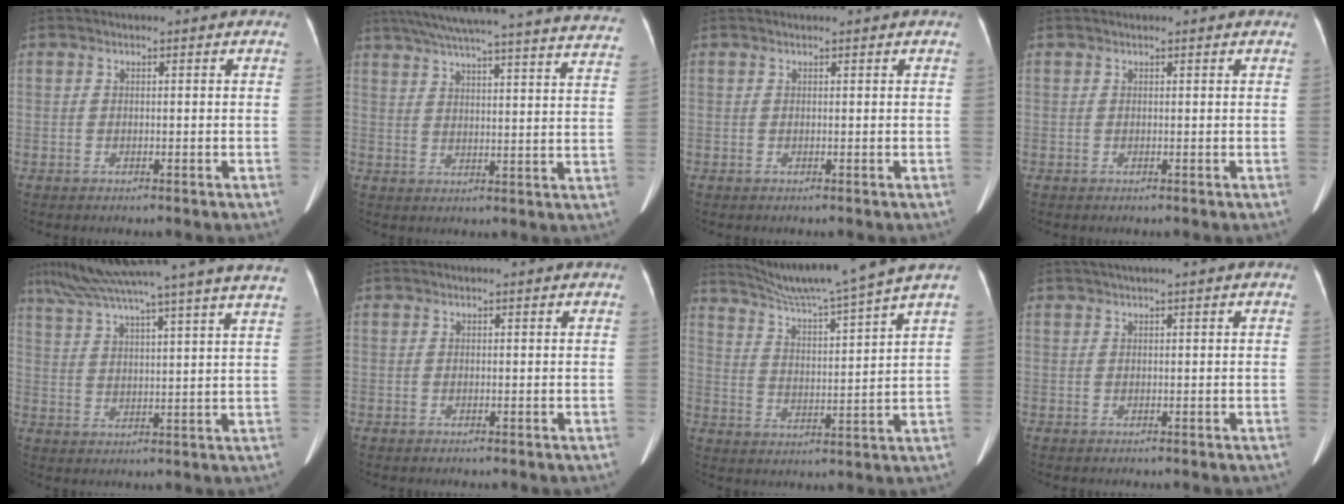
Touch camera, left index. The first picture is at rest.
{"total": 34.9, "force": [31.9, 2.0, 14.0], "torque": [-0.212, -0.057, 0.386]}
{"total": 1.2, "force": [1.2, 0.0, 0.4], "torque": [-0.005, 0.016, 0.021]}
{"total": 2.7, "force": [2.5, 0.3, 0.9], "torque": [-0.011, 0.026, 0.026]}
{"total": 26.7, "force": [22.7, -0.6, 14.0], "torque": [-0.244, 0.003, 0.309]}
{"total": 1.7, "force": [1.6, 0.1, 0.6], "torque": [-0.008, 0.020, 0.020]}
{"total": 14.9, "force": [12.8, -2.8, 7.1], "torque": [-0.124, -0.019, 0.197]}
{"total": 2.6, "force": [1.9, -0.4, 1.7], "torque": [-0.026, 0.023, 0.036]}